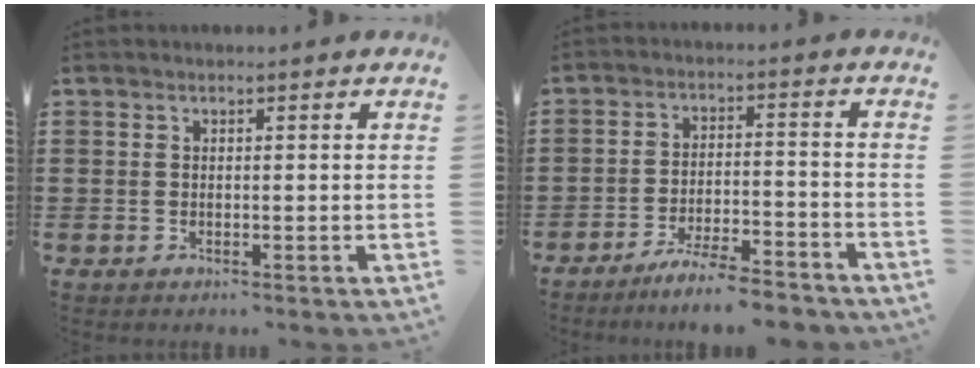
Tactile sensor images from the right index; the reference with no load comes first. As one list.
[{"total": 6.2, "force": [-5.6, 0.1, 2.6], "torque": [-0.049, -0.005, -0.106]}]